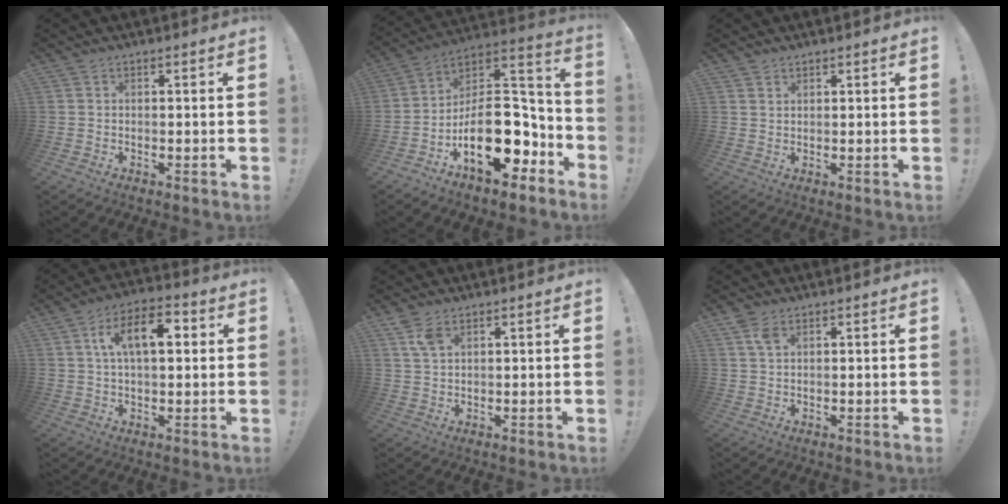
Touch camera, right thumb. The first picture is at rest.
{"total": 23.2, "force": [-7.9, 13.0, 17.5], "torque": [-0.275, 0.042, -0.118]}
{"total": 1.6, "force": [1.2, 1.0, 0.4], "torque": [0.004, -0.007, 0.020]}
{"total": 11.8, "force": [2.8, 5.9, 9.9], "torque": [-0.164, 0.017, 0.047]}
{"total": 5.1, "force": [2.8, 2.5, 3.5], "torque": [-0.063, -0.008, 0.052]}
{"total": 4.1, "force": [2.2, 2.1, 2.7], "torque": [-0.048, -0.003, 0.040]}